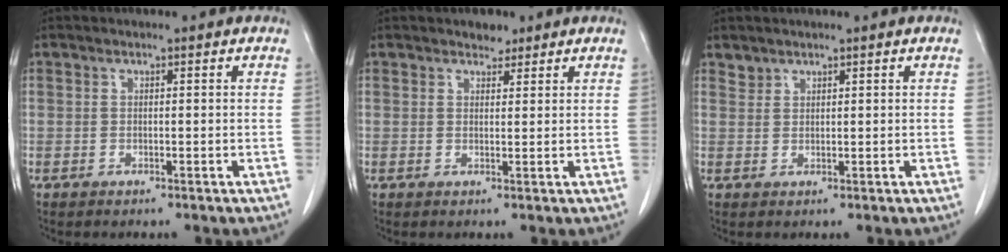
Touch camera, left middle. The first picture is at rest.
{"total": 1.9, "force": [1.5, 1.0, 0.4], "torque": [-0.008, -0.003, 0.022]}
{"total": 1.3, "force": [1.1, 0.5, -0.2], "torque": [0.008, 0.002, 0.021]}